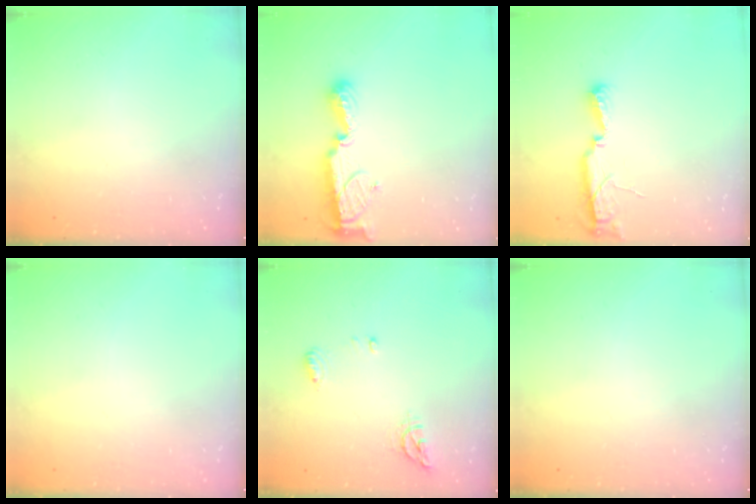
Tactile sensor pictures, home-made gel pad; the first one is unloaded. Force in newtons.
{"total": 8.5, "press": 8.4, "slide": 0.2}
{"total": 9.5, "press": 8.0, "slide": 5.2}
{"total": 0.0}
{"total": 8.4, "press": 6.9, "slide": 4.9}
{"total": 0.0}